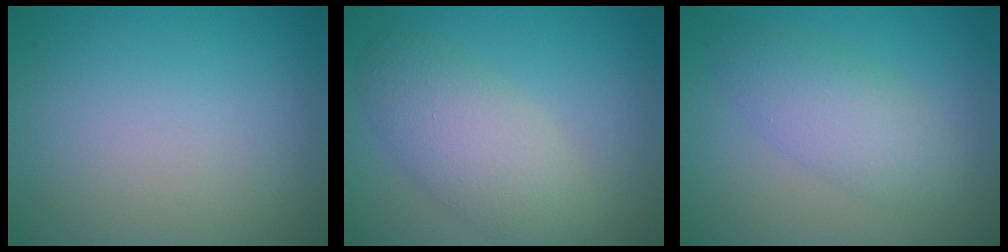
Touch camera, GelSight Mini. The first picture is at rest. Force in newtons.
{"total": 5.0, "press": 5.0, "slide": 0.4}
{"total": 3.8, "press": 3.8, "slide": 0.1}